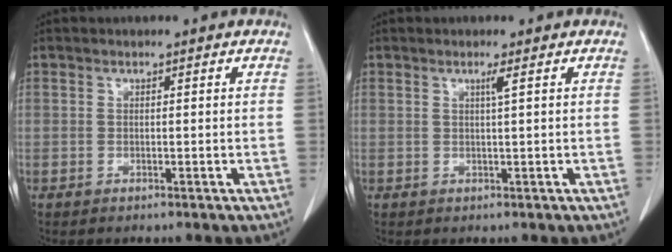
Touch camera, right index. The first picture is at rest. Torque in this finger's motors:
{"motor_torque": [0.20, 0.07, 0.01, 0.02]}